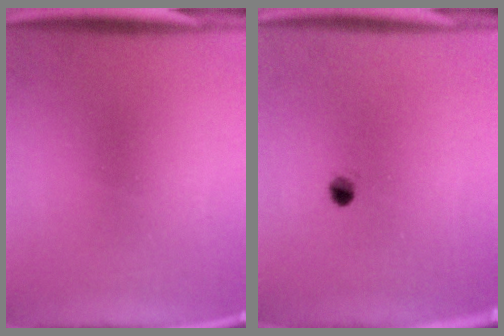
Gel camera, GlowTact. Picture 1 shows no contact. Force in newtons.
{"total": 2.0}